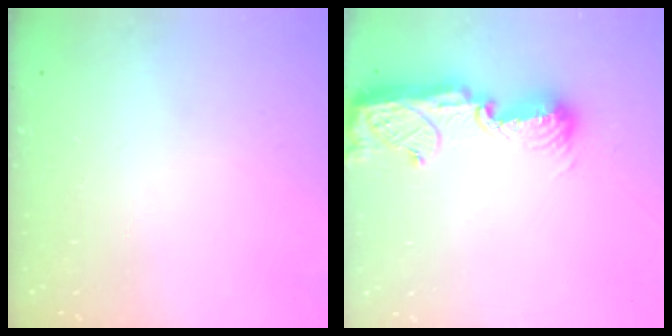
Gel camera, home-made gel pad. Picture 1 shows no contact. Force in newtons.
{"total": 11.6, "press": 11.5, "slide": 1.1}